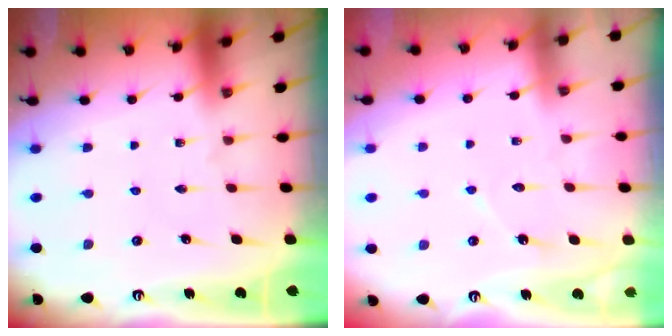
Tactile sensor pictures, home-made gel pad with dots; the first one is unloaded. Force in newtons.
{"total": 4.1, "press": 4.1, "slide": 0.3}